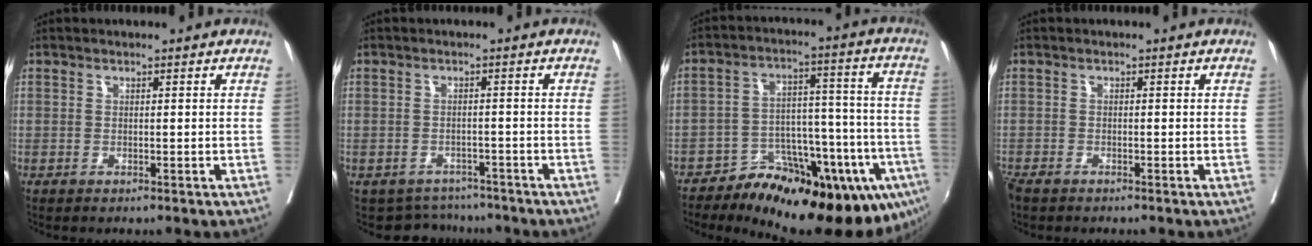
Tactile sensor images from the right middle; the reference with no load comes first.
{"total": 5.1, "force": [-4.6, 2.2, -0.8], "torque": [0.016, 0.014, -0.061]}
{"total": 20.1, "force": [-13.9, 6.1, 13.2], "torque": [-0.100, 0.031, -0.195]}
{"total": 2.0, "force": [-1.7, 0.7, 0.8], "torque": [-0.020, -0.006, -0.031]}